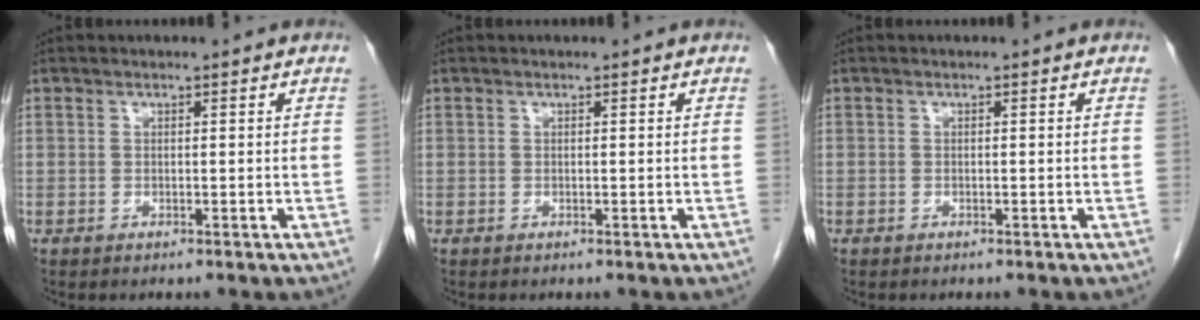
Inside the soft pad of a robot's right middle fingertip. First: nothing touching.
{"total": 0.0}
{"total": 0.0}